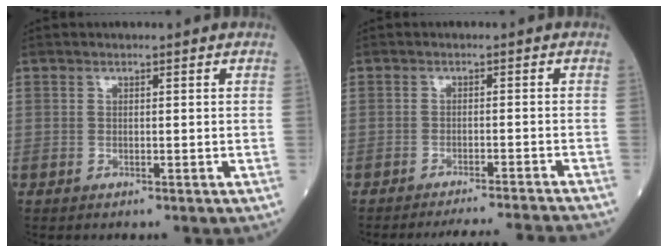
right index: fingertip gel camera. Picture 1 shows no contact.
{"total": 9.9, "force": [-9.4, -1.9, 2.0], "torque": [-0.013, -0.018, -0.123]}